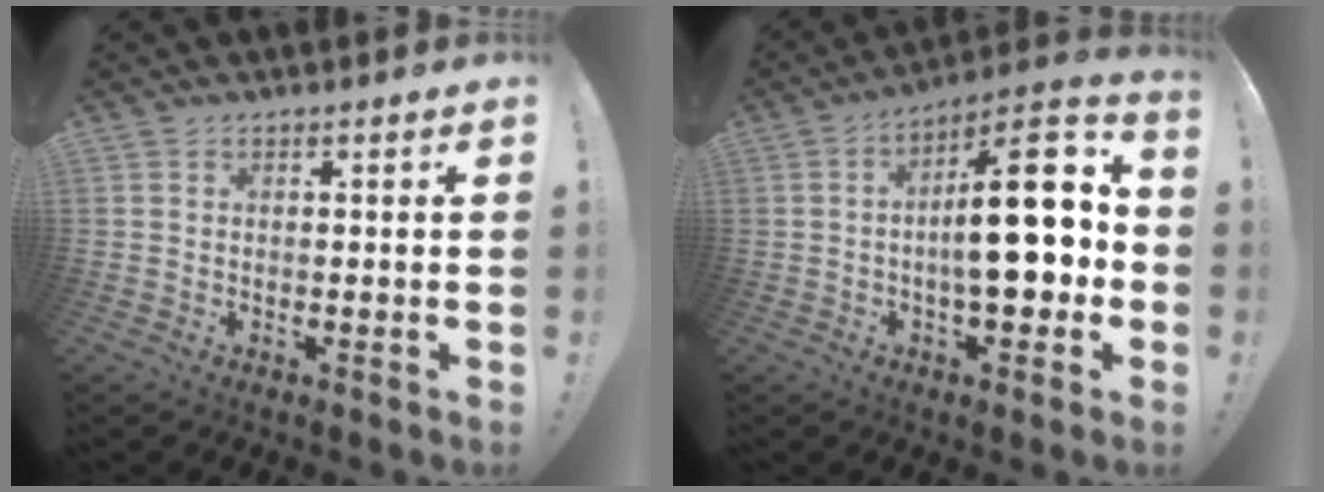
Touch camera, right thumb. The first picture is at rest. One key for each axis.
{"total": 20.4, "fx": -0.2, "fy": 8.1, "fz": 18.7, "tx": -0.252, "ty": 0.005, "tz": -0.009}